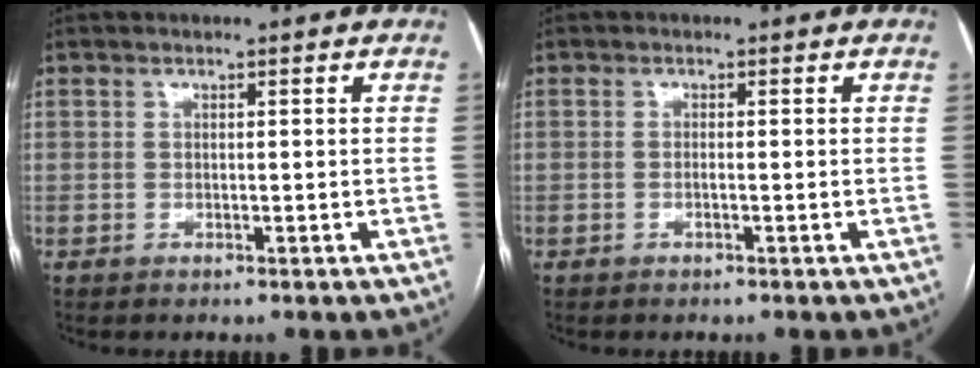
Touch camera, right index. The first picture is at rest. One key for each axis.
{"total": 0.6, "fx": -0.2, "fy": 0.0, "fz": 0.6, "tx": -0.012, "ty": 0.000, "tz": -0.003}